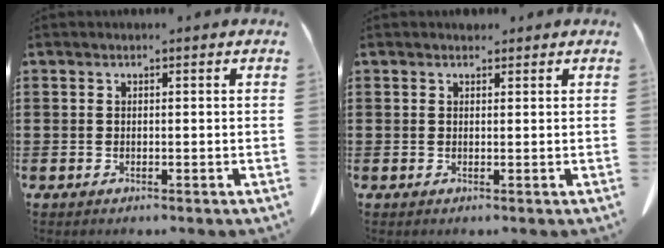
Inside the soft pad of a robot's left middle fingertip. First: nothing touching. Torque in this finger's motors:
{"motor_torque": [0.01, 0.01, 0.01, 0.01]}